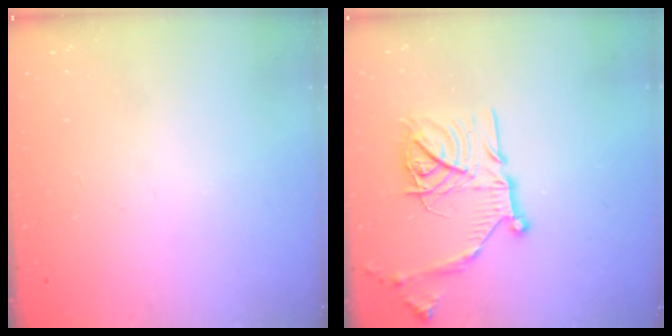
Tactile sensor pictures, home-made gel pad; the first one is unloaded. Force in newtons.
{"total": 19.5, "press": 19.4, "slide": 1.7}